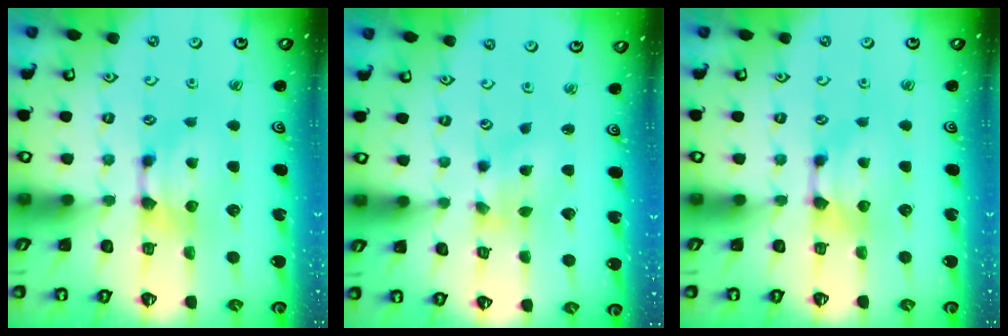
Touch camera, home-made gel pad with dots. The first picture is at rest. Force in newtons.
{"total": 1.8, "press": 1.6, "slide": 0.9}
{"total": 0.0}